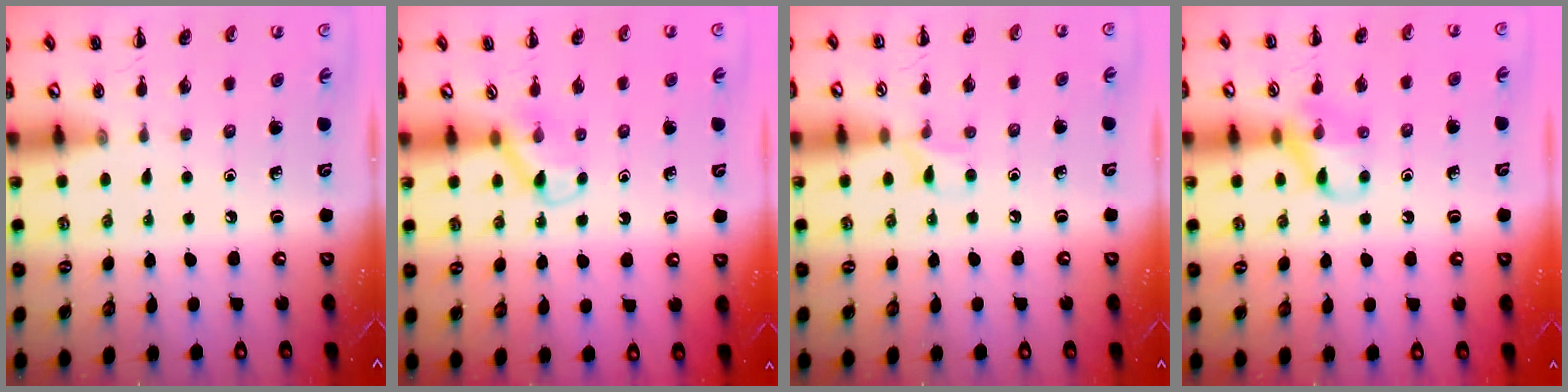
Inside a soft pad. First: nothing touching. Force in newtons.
{"total": 2.9, "press": 2.7, "slide": 1.1}
{"total": 5.0, "press": 4.8, "slide": 1.5}
{"total": 10.1, "press": 10.1, "slide": 0.8}